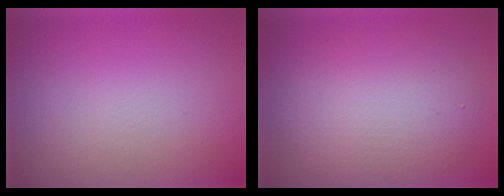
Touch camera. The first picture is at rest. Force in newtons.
{"total": 6.4, "press": 6.4, "slide": 0.3}